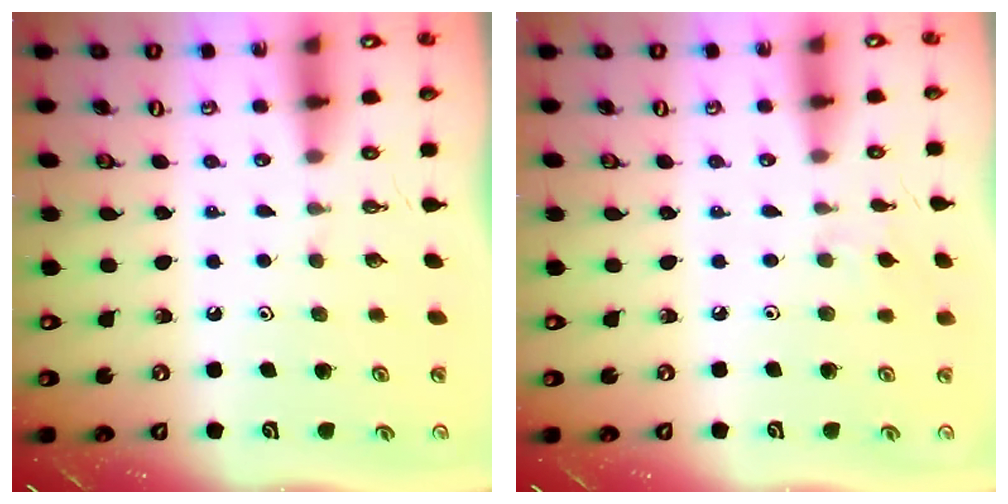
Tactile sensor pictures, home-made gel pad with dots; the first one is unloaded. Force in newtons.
{"total": 2.4, "press": 2.3, "slide": 0.5}